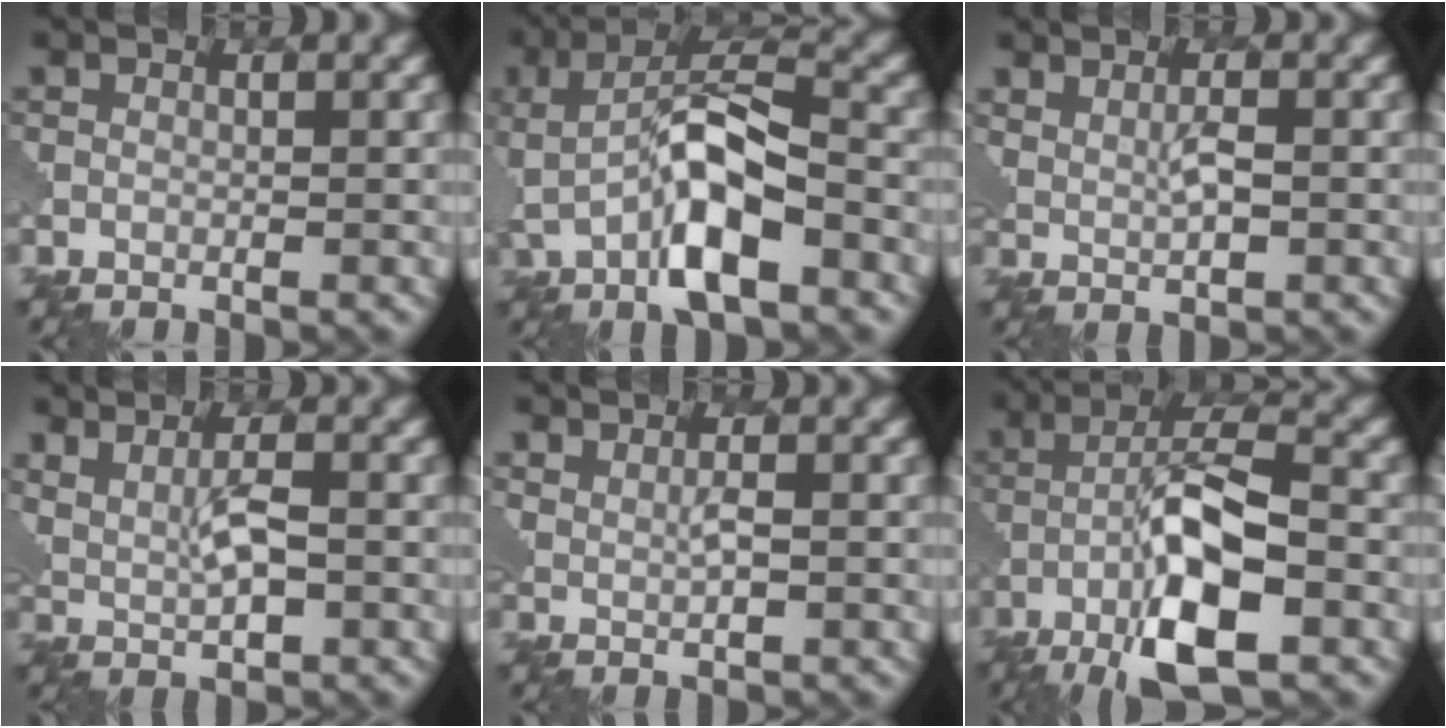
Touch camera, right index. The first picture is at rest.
{"total": 8.6, "force": [-2.2, 3.4, 7.6], "torque": [-0.138, 0.012, -0.045]}
{"total": 1.9, "force": [0.6, 0.7, 1.6], "torque": [-0.034, -0.003, 0.015]}
{"total": 2.8, "force": [0.9, 1.0, 2.5], "torque": [-0.053, -0.006, 0.021]}
{"total": 1.4, "force": [0.7, 0.5, 1.2], "torque": [-0.026, -0.003, 0.016]}
{"total": 9.8, "force": [-4.2, 2.7, 8.5], "torque": [-0.149, 0.009, -0.084]}